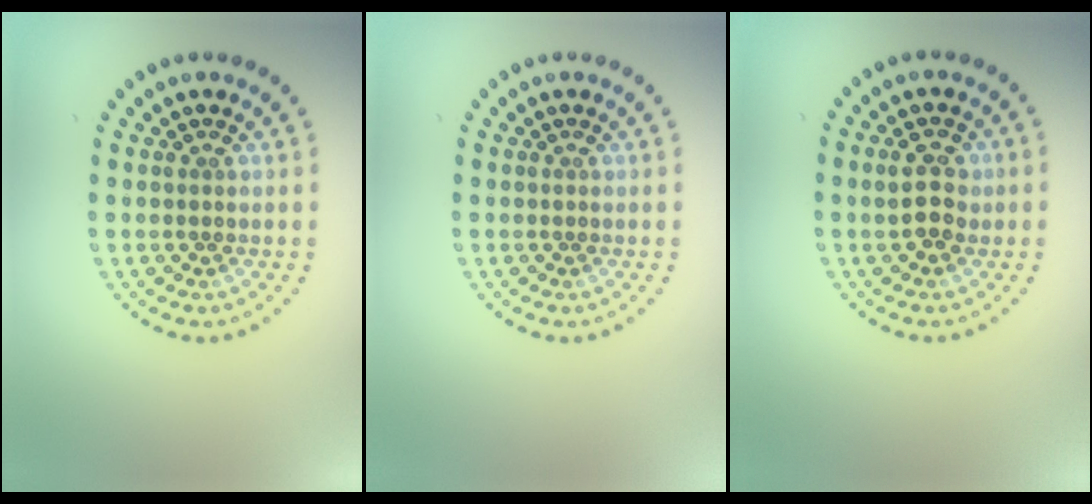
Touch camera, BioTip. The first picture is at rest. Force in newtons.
{"total": 0.0}
{"total": 2.6, "press": 2.6, "slide": 0.3}